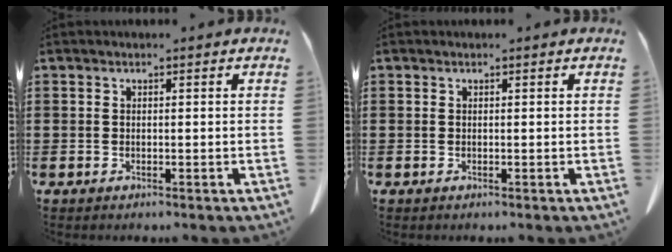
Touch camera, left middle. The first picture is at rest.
{"total": 0.0}